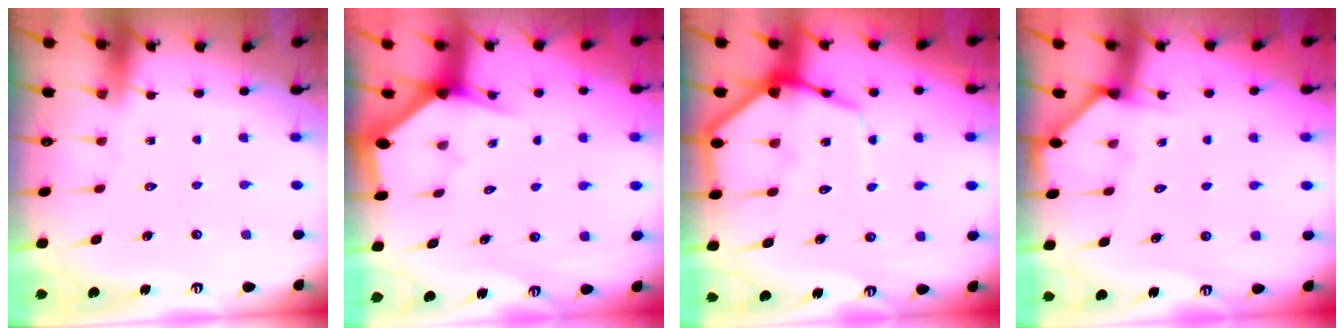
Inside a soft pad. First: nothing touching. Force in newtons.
{"total": 3.2, "press": 3.2, "slide": 0.2}
{"total": 8.9, "press": 8.9, "slide": 1.0}
{"total": 2.5, "press": 2.5, "slide": 0.1}